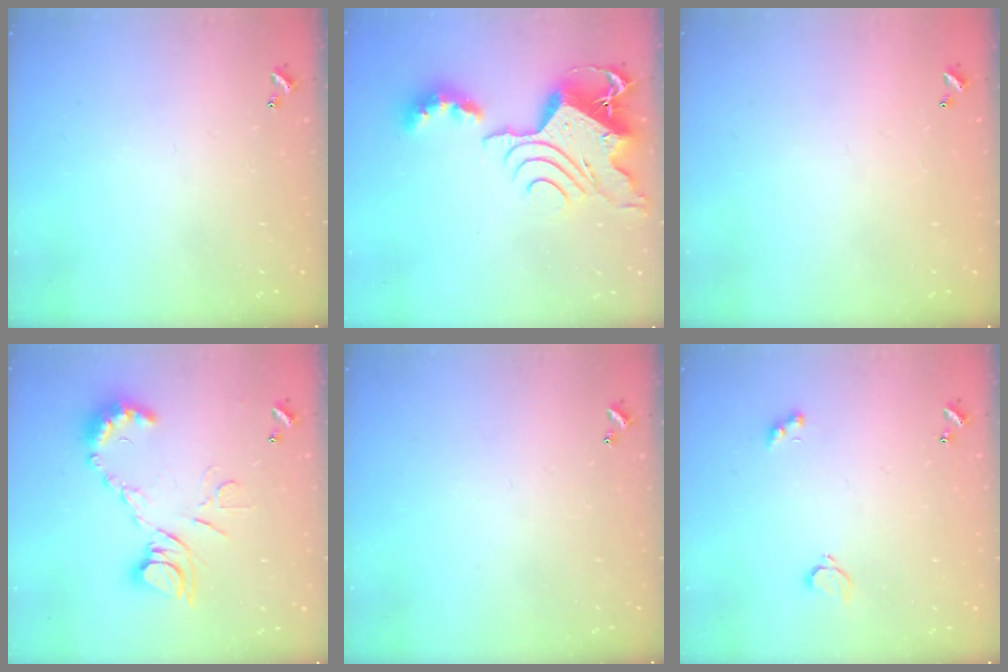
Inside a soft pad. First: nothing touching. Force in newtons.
{"total": 14.7, "press": 14.6, "slide": 1.6}
{"total": 2.9, "press": 2.9, "slide": 0.1}
{"total": 12.6, "press": 12.5, "slide": 1.2}
{"total": 0.0}
{"total": 2.1, "press": 2.0, "slide": 0.5}